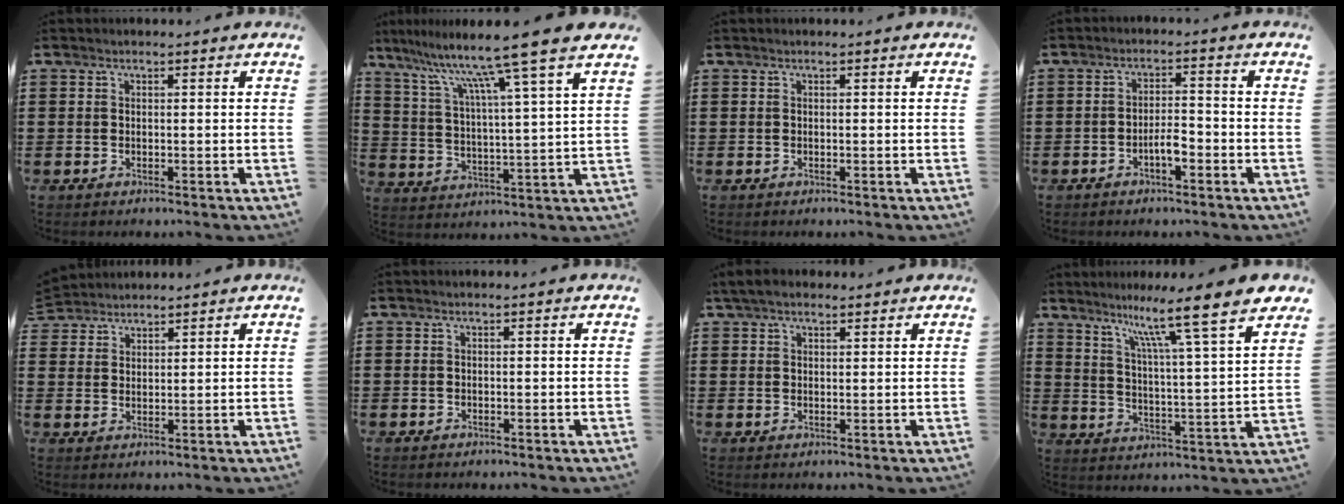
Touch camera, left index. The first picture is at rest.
{"total": 11.2, "force": [8.8, -1.2, 6.9], "torque": [-0.158, -0.051, 0.133]}
{"total": 0.0}
{"total": 3.3, "force": [-1.7, 1.0, 2.6], "torque": [-0.047, 0.009, -0.033]}
{"total": 2.8, "force": [2.6, 0.9, -0.5], "torque": [0.000, -0.003, 0.050]}
{"total": 0.0}
{"total": 3.1, "force": [2.4, 1.2, 1.5], "torque": [-0.035, 0.006, 0.045]}
{"total": 10.4, "force": [8.3, -0.8, 6.2], "torque": [-0.125, -0.063, 0.125]}